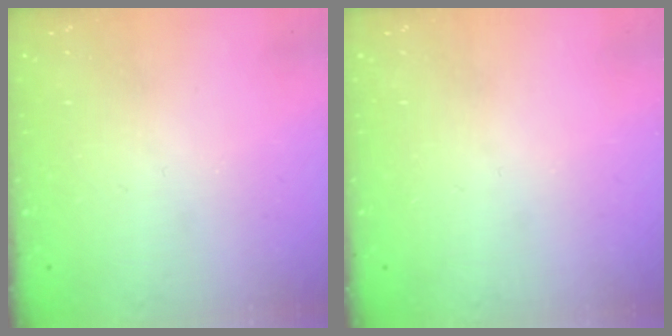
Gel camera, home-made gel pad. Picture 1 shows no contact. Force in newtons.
{"total": 0.0}